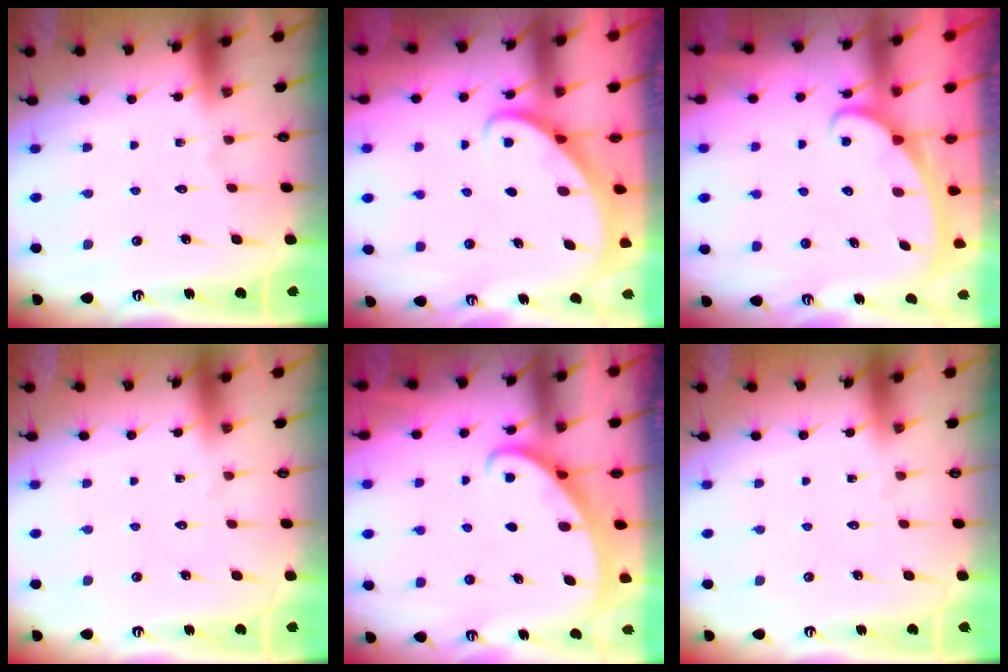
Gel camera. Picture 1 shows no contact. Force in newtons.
{"total": 2.6, "press": 2.6, "slide": 0.3}
{"total": 2.3, "press": 2.3, "slide": 0.4}
{"total": 0.0}
{"total": 2.2, "press": 2.2, "slide": 0.2}
{"total": 0.0}